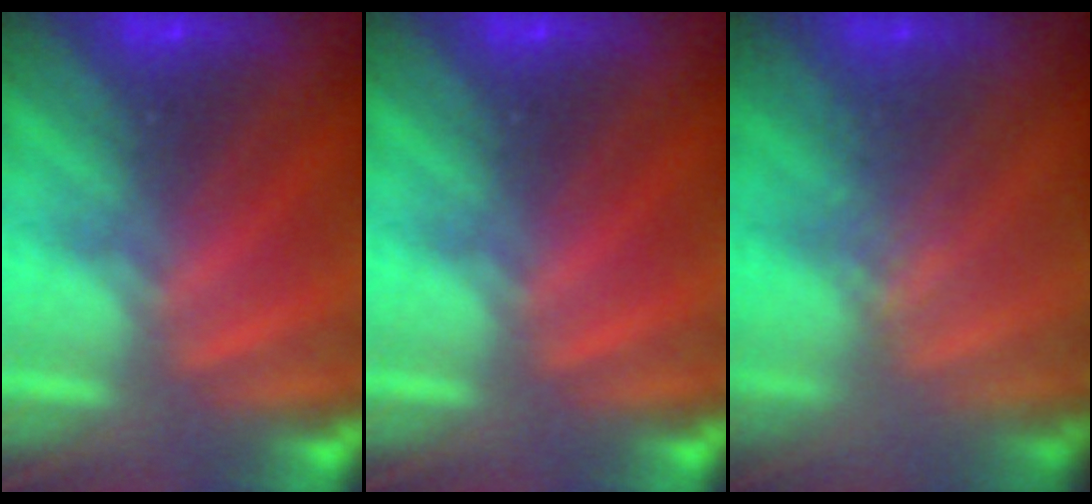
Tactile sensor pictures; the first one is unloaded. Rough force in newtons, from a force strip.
{"total": 0.0}
{"total": 2.5}